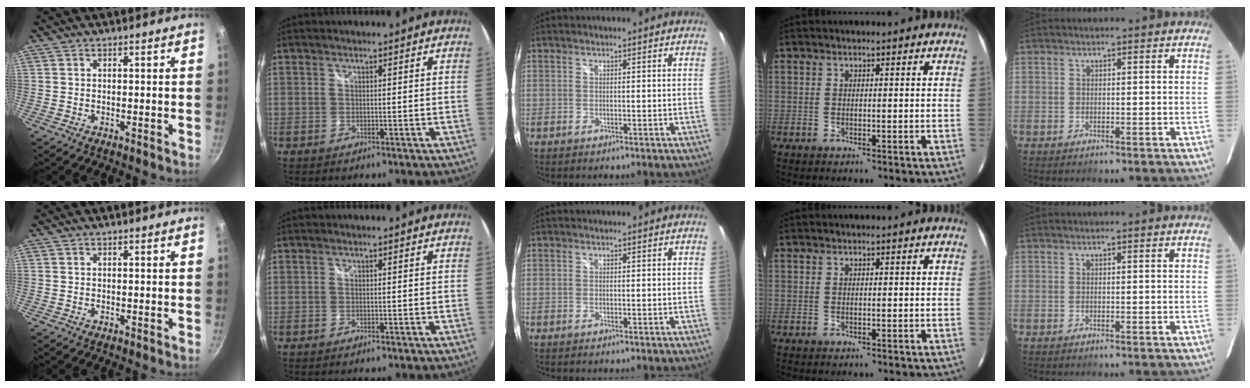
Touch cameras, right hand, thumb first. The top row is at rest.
{}